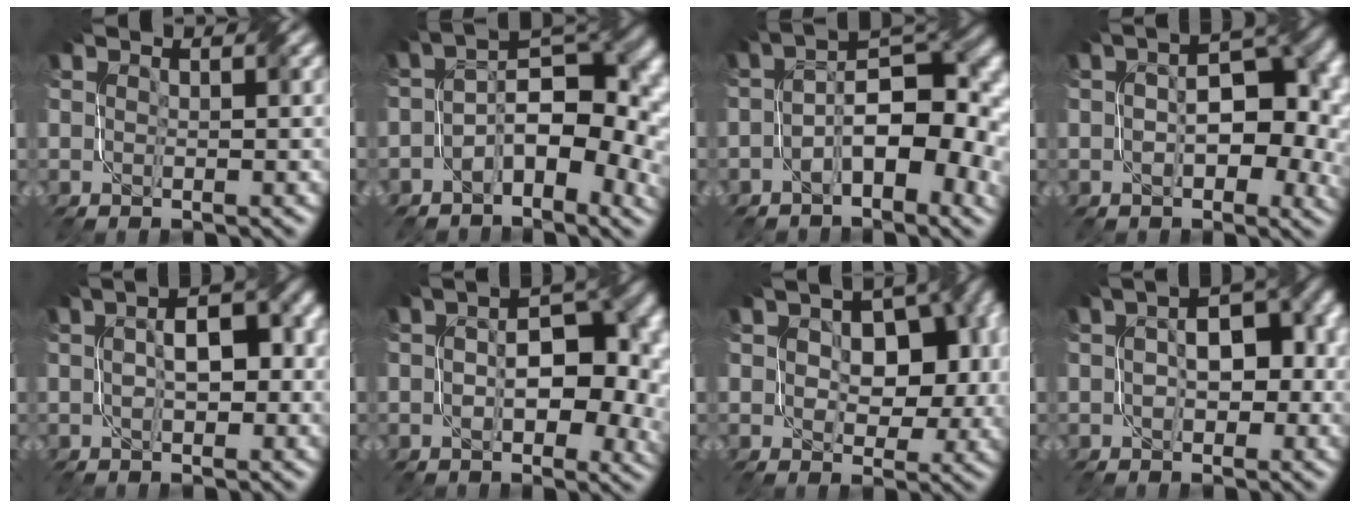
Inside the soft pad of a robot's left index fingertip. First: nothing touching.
{"total": 8.8, "force": [-2.2, 4.5, 7.2], "torque": [-0.101, 0.011, -0.043]}
{"total": 8.1, "force": [-2.1, 3.5, 7.0], "torque": [-0.105, 0.015, -0.041]}
{"total": 7.6, "force": [-0.3, 4.3, 6.2], "torque": [-0.081, 0.007, -0.007]}
{"total": 5.0, "force": [-0.3, 2.3, 4.4], "torque": [-0.070, 0.008, -0.008]}
{"total": 8.2, "force": [-0.2, 4.5, 6.9], "torque": [-0.094, 0.007, -0.005]}
{"total": 8.5, "force": [0.8, 5.3, 6.6], "torque": [-0.089, 0.002, 0.016]}
{"total": 6.0, "force": [-0.9, 3.3, 4.9], "torque": [-0.064, 0.016, -0.019]}